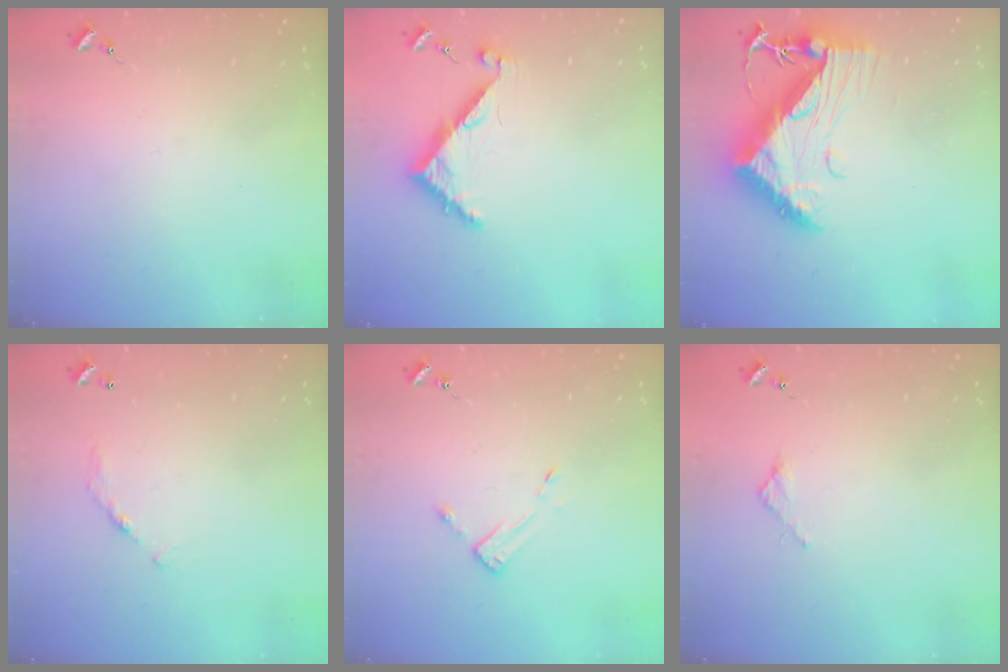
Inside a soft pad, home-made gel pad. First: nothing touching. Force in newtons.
{"total": 6.3, "press": 6.3, "slide": 0.5}
{"total": 13.5, "press": 13.5, "slide": 1.2}
{"total": 6.8, "press": 6.8, "slide": 0.5}
{"total": 3.5, "press": 3.5, "slide": 0.3}
{"total": 2.4, "press": 2.3, "slide": 0.3}